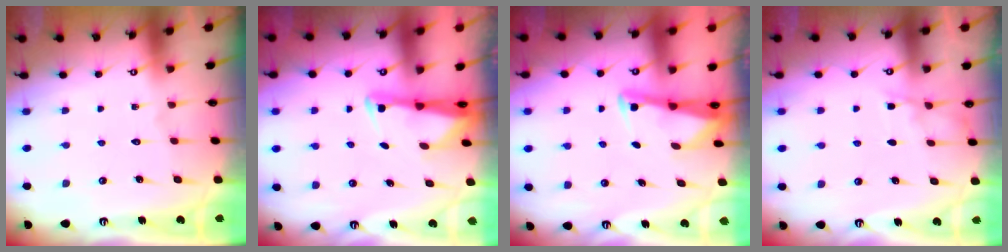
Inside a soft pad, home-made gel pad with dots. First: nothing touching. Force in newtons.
{"total": 2.6, "press": 2.6, "slide": 0.5}
{"total": 2.9, "press": 2.9, "slide": 0.2}
{"total": 4.6, "press": 4.6, "slide": 0.6}